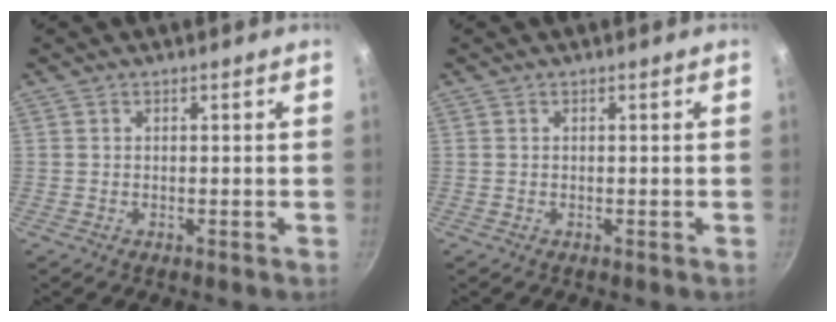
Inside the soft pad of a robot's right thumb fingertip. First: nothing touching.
{"total": 0.0}